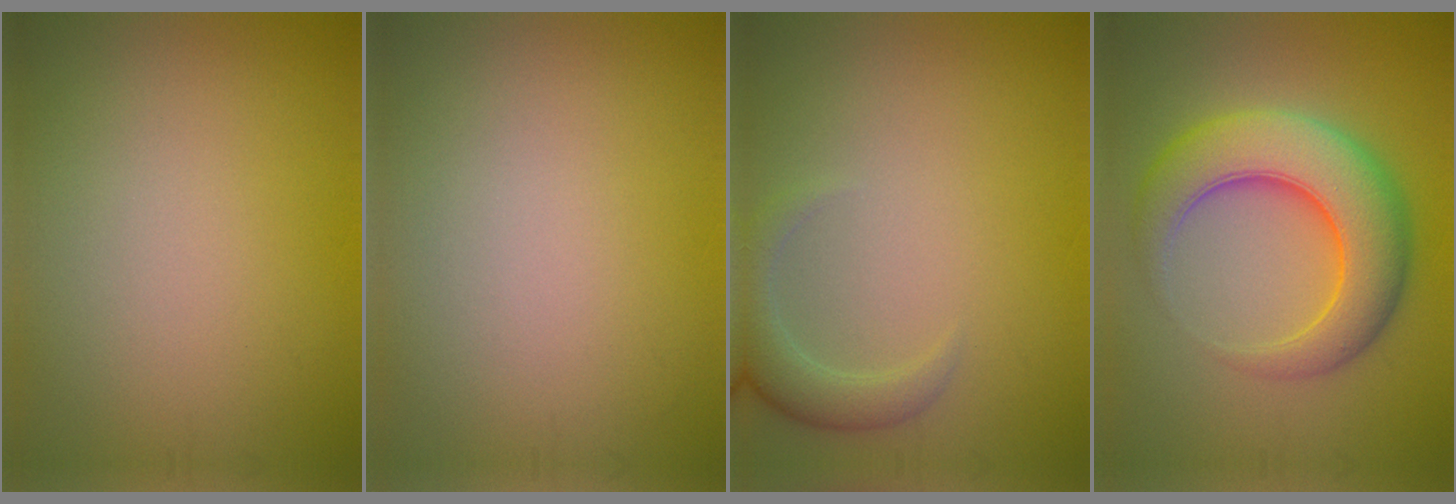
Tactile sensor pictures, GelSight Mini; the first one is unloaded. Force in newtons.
{"total": 0.0}
{"total": 2.9, "press": 2.8, "slide": 0.3}
{"total": 8.7, "press": 8.7, "slide": 0.3}